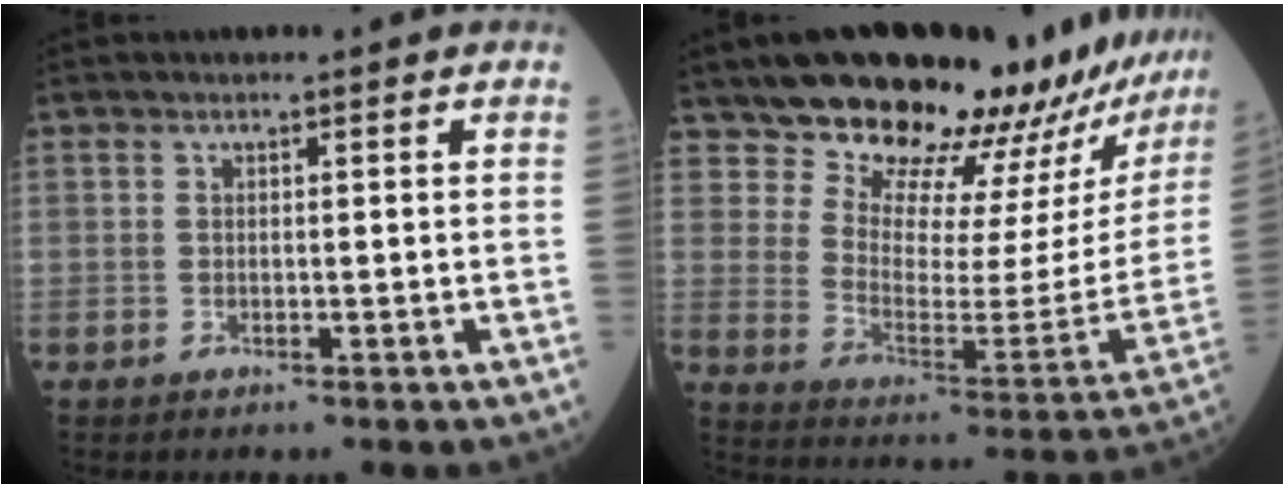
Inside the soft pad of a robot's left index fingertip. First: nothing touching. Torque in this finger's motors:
{"motor_torque": [1.90, -0.24, 0.44, 0.05]}